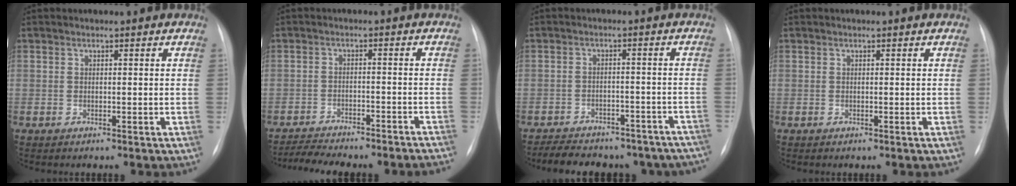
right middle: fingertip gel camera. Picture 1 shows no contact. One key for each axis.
{"total": 10.4, "fx": -9.9, "fy": -0.2, "fz": 3.2, "tx": -0.028, "ty": 0.010, "tz": -0.140}
{"total": 21.9, "fx": -19.0, "fy": 8.2, "fz": 7.2, "tx": -0.125, "ty": 0.010, "tz": -0.224}
{"total": 0.0}